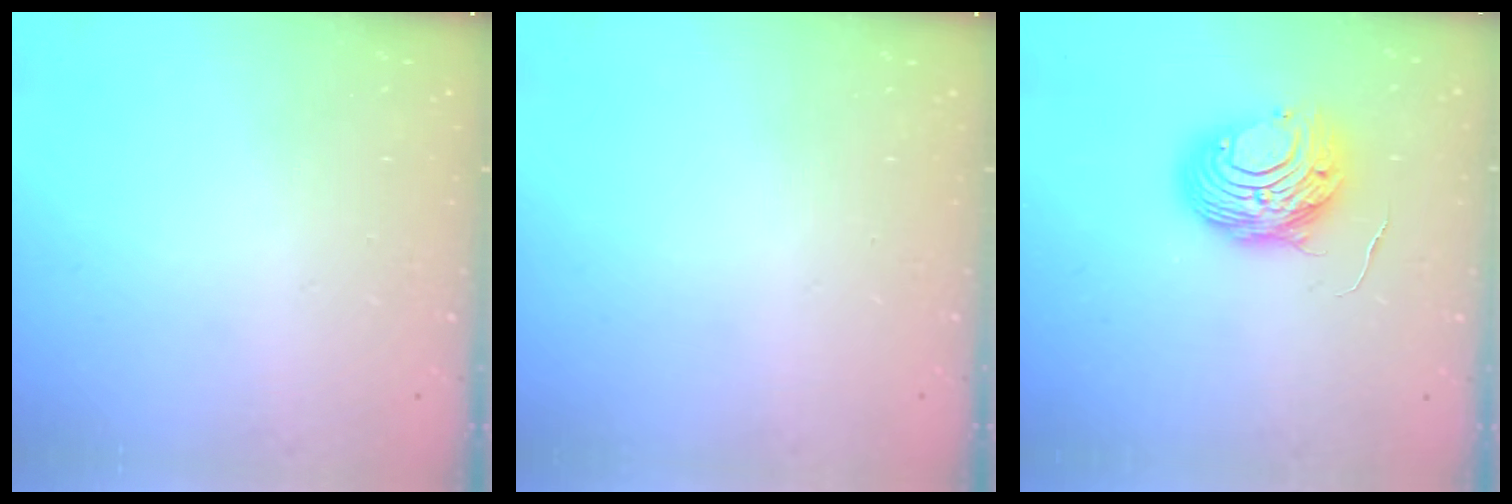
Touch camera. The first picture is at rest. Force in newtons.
{"total": 0.0}
{"total": 11.2, "press": 11.2, "slide": 0.9}